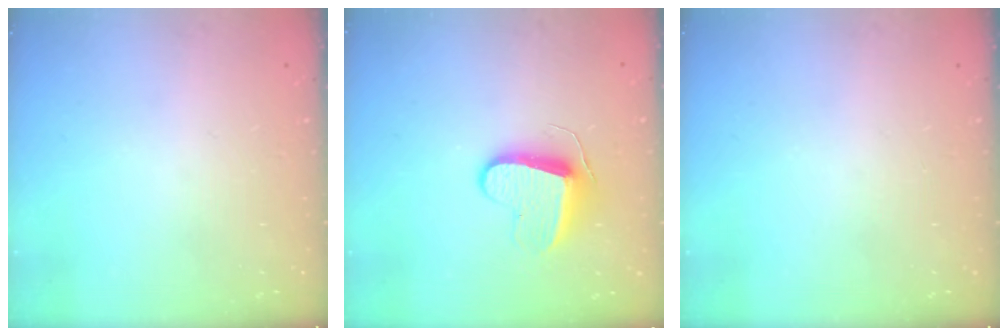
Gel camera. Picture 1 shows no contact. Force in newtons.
{"total": 9.0, "press": 9.0, "slide": 0.1}
{"total": 0.0}